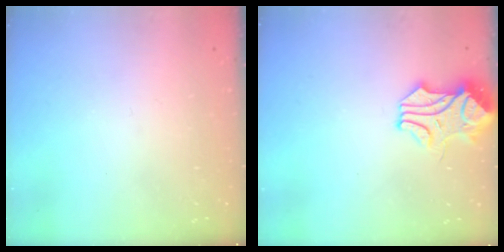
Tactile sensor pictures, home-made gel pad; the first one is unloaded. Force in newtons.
{"total": 1.9, "press": 1.9, "slide": 0.1}